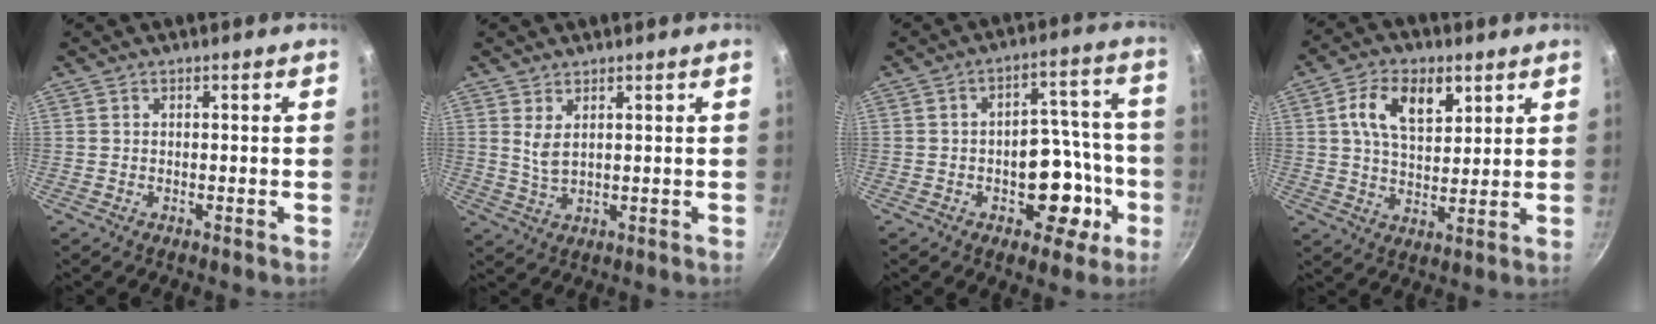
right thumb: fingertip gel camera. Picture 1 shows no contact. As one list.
[{"total": 3.2, "force": [1.3, 1.3, 2.6], "torque": [-0.053, -0.012, 0.034]}, {"total": 13.4, "force": [-4.0, 8.1, 9.8], "torque": [-0.084, 0.053, -0.051]}, {"total": 10.9, "force": [4.2, 6.2, 7.9], "torque": [-0.122, -0.010, 0.075]}]